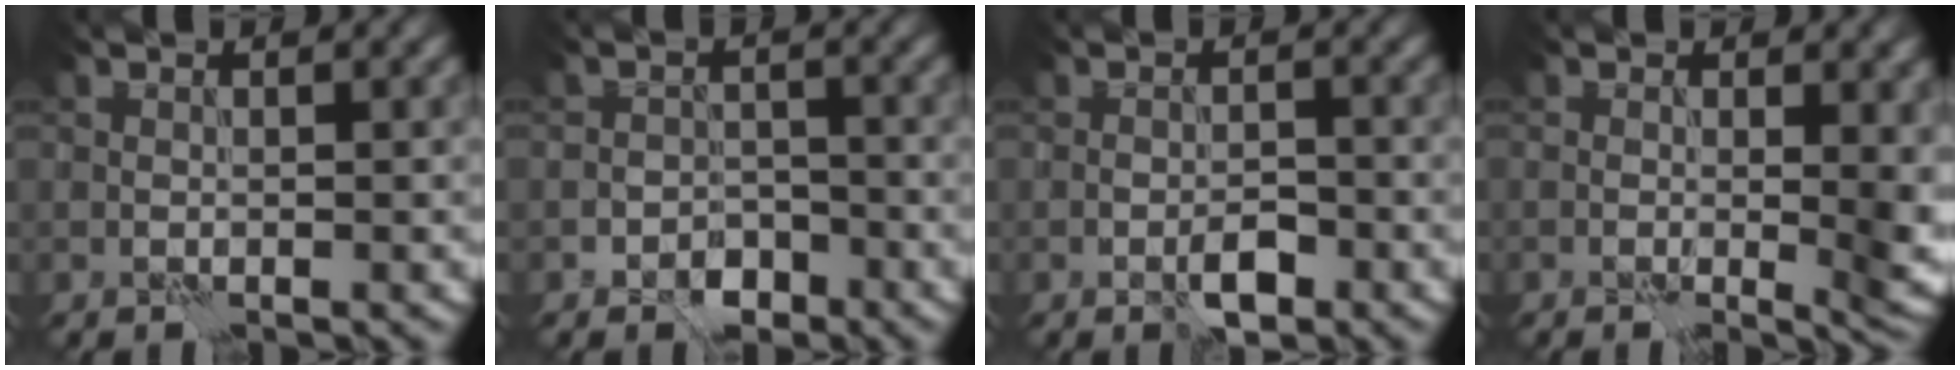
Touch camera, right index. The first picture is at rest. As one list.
[{"total": 2.3, "force": [-1.7, 1.4, 0.7], "torque": [-0.004, 0.002, -0.032]}, {"total": 2.3, "force": [-1.3, 0.9, 1.6], "torque": [-0.026, 0.003, -0.020]}, {"total": 5.3, "force": [-0.2, 1.9, 4.9], "torque": [-0.051, -0.010, 0.001]}]